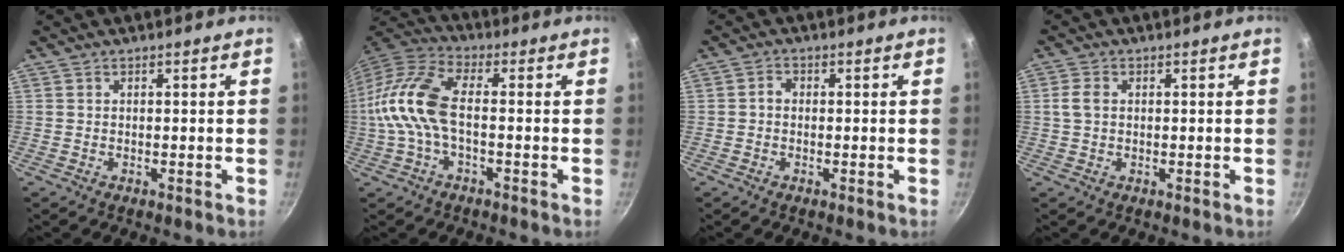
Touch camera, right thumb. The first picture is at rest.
{"total": 13.0, "force": [-1.2, 6.4, 11.3], "torque": [-0.241, 0.030, -0.041]}
{"total": 1.7, "force": [-0.2, 1.4, 1.0], "torque": [-0.015, 0.009, -0.008]}
{"total": 3.0, "force": [0.4, 2.1, 2.0], "torque": [-0.039, 0.007, 0.006]}